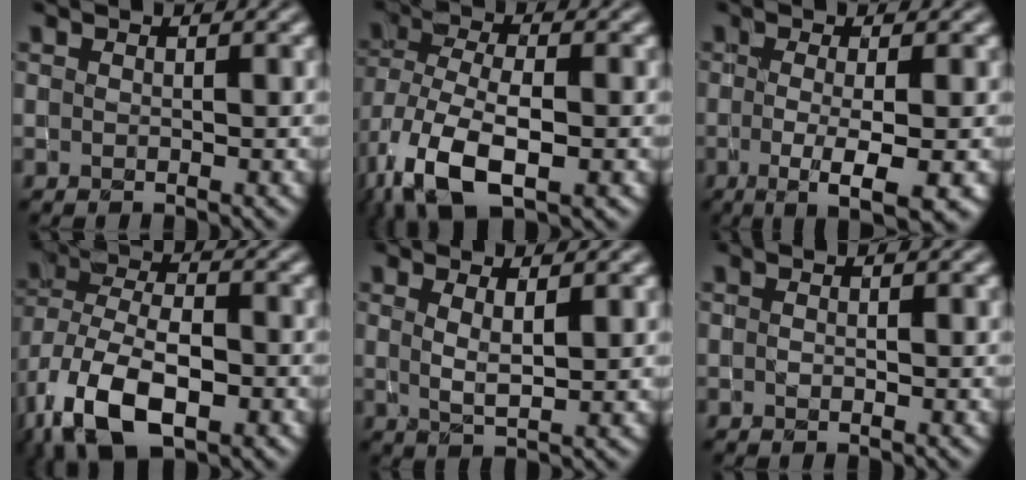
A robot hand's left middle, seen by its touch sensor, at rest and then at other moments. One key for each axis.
{"total": 10.1, "fx": -4.5, "fy": 4.7, "fz": 7.8, "tx": -0.170, "ty": -0.017, "tz": -0.085}
{"total": 5.2, "fx": -1.3, "fy": 1.2, "fz": 4.9, "tx": -0.080, "ty": -0.014, "tz": -0.022}
{"total": 12.3, "fx": -5.9, "fy": 6.4, "fz": 8.7, "tx": -0.175, "ty": -0.023, "tz": -0.102}
{"total": 2.1, "fx": 1.0, "fy": 0.5, "fz": 1.8, "tx": -0.034, "ty": -0.008, "tz": 0.020}
{"total": 0.0}